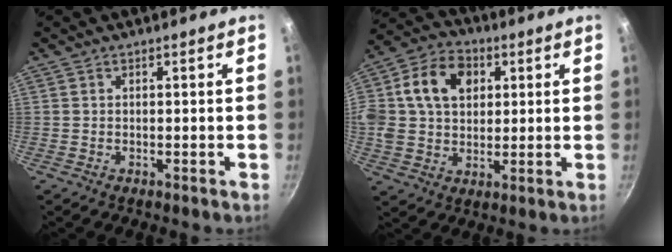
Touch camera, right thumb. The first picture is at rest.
{"total": 17.9, "force": [4.7, 13.4, 10.8], "torque": [-0.204, 0.021, 0.070]}